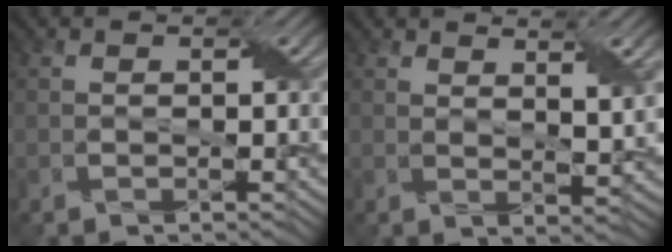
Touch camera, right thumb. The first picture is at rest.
{"total": 4.5, "force": [2.9, 0.6, 3.4], "torque": [-0.071, 0.000, 0.055]}